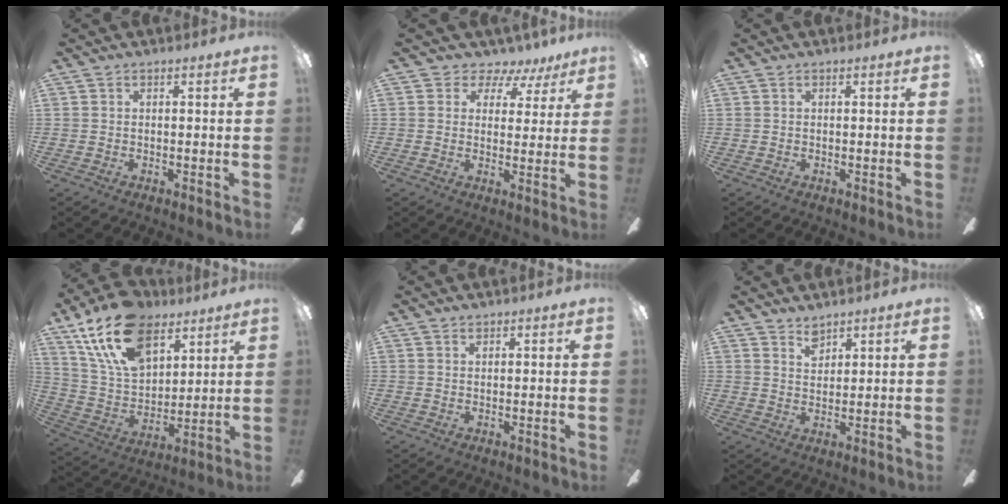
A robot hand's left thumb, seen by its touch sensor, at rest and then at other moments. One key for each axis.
{"total": 5.2, "fx": 4.0, "fy": 3.2, "fz": 0.9, "tx": -0.011, "ty": -0.035, "tz": 0.068}
{"total": 0.0}
{"total": 20.7, "fx": 12.8, "fy": 11.7, "fz": 11.3, "tx": -0.232, "ty": -0.052, "tz": 0.234}
{"total": 0.8, "fx": 0.7, "fy": 0.3, "fz": 0.2, "tx": -0.004, "ty": 0.000, "tz": 0.013}
{"total": 3.7, "fx": 3.2, "fy": 1.6, "fz": 0.9, "tx": -0.007, "ty": -0.017, "tz": 0.058}